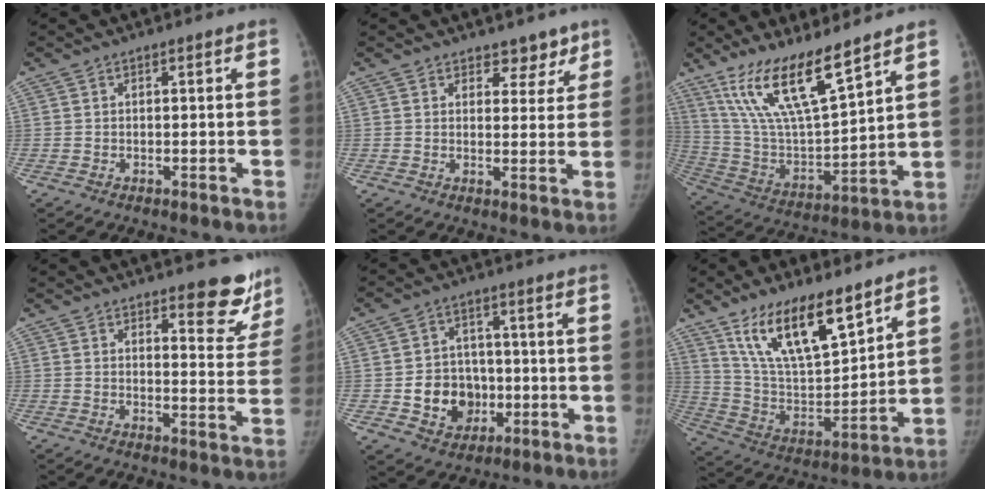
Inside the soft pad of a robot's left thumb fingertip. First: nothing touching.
{"total": 4.5, "force": [3.4, 2.7, 1.1], "torque": [0.023, -0.020, 0.046]}
{"total": 17.8, "force": [12.3, 4.1, 12.2], "torque": [-0.211, -0.064, 0.246]}
{"total": 9.1, "force": [7.0, 3.2, 4.9], "torque": [-0.019, -0.050, 0.083]}
{"total": 10.5, "force": [-2.1, 8.9, 5.1], "torque": [-0.039, 0.016, -0.028]}
{"total": 18.2, "force": [12.2, 6.2, 11.9], "torque": [-0.178, -0.063, 0.236]}